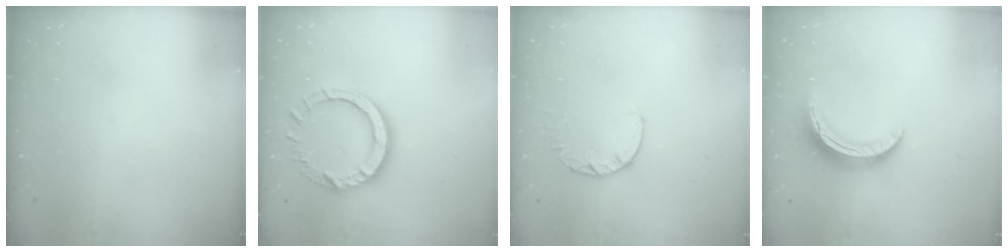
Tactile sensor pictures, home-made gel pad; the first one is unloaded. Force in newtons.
{"total": 10.5, "press": 10.4, "slide": 1.0}
{"total": 2.8, "press": 2.7, "slide": 0.5}
{"total": 10.4, "press": 10.3, "slide": 0.5}